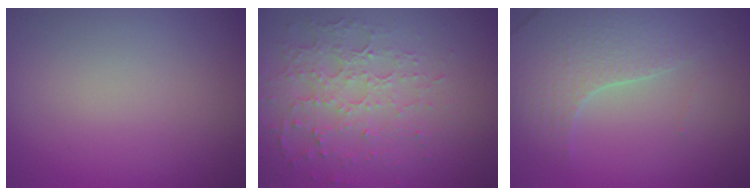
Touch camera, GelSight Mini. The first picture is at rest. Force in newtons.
{"total": 5.0, "press": 3.5, "slide": 3.5}
{"total": 3.6, "press": 3.4, "slide": 1.0}